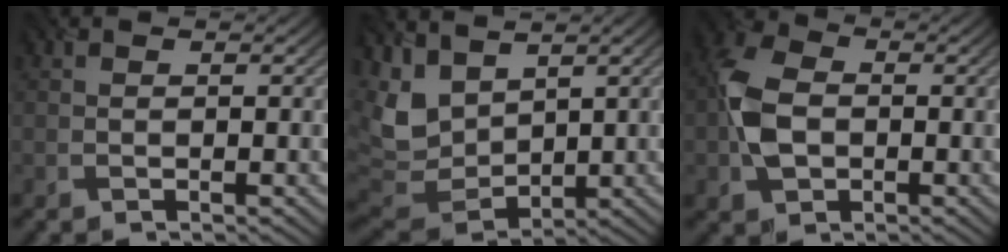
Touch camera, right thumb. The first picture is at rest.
{"total": 9.0, "force": [4.2, 5.5, 5.7], "torque": [-0.172, -0.002, 0.089]}
{"total": 7.1, "force": [-0.8, 5.1, 4.9], "torque": [-0.125, -0.001, -0.024]}